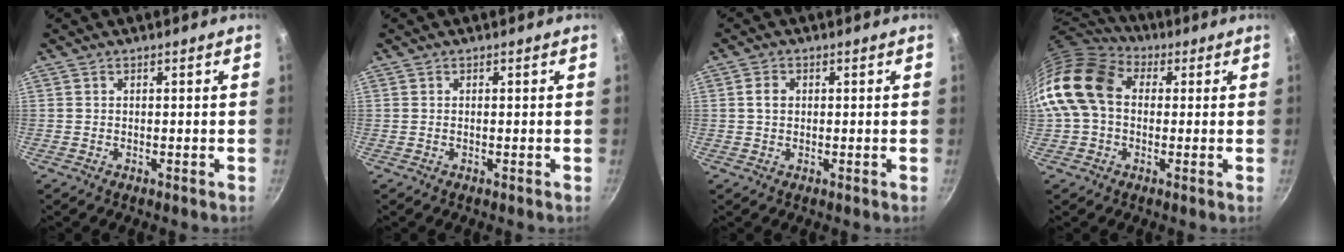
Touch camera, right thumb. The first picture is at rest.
{"total": 0.0}
{"total": 2.4, "force": [0.2, 1.9, 1.4], "torque": [-0.019, 0.005, 0.003]}
{"total": 16.0, "force": [1.5, 11.9, 10.6], "torque": [-0.189, 0.031, 0.011]}